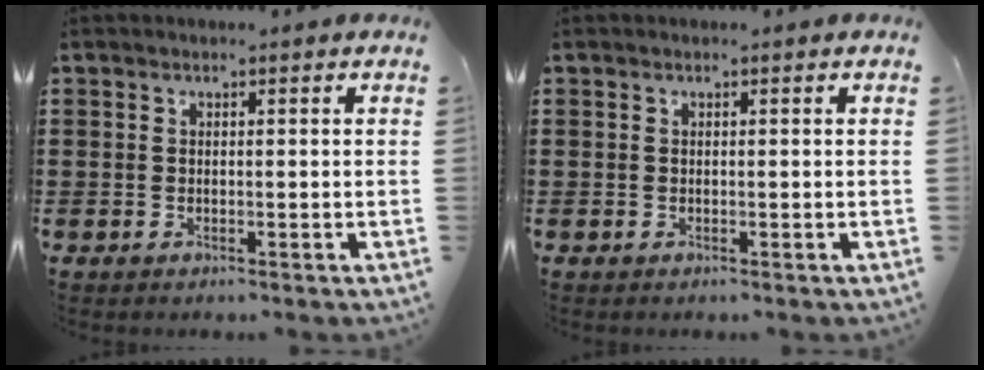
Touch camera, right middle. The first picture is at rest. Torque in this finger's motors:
{"motor_torque": [0.00, 0.00, -0.01, 0.00]}